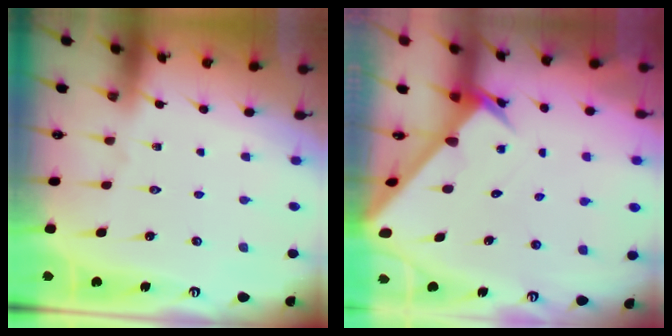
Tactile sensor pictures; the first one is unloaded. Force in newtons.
{"total": 2.7, "press": 2.7, "slide": 0.1}